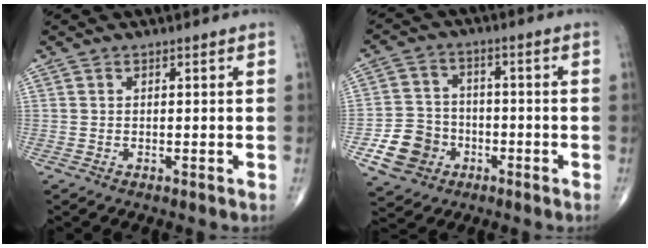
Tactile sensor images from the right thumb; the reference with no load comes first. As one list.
[{"total": 9.4, "force": [-3.7, 8.0, 3.3], "torque": [-0.037, 0.023, -0.064]}]